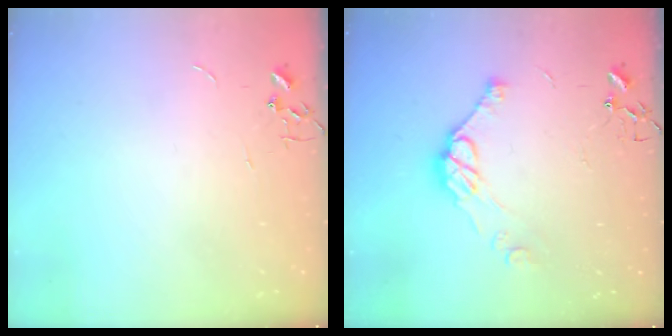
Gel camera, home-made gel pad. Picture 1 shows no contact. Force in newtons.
{"total": 9.5, "press": 9.5, "slide": 0.4}